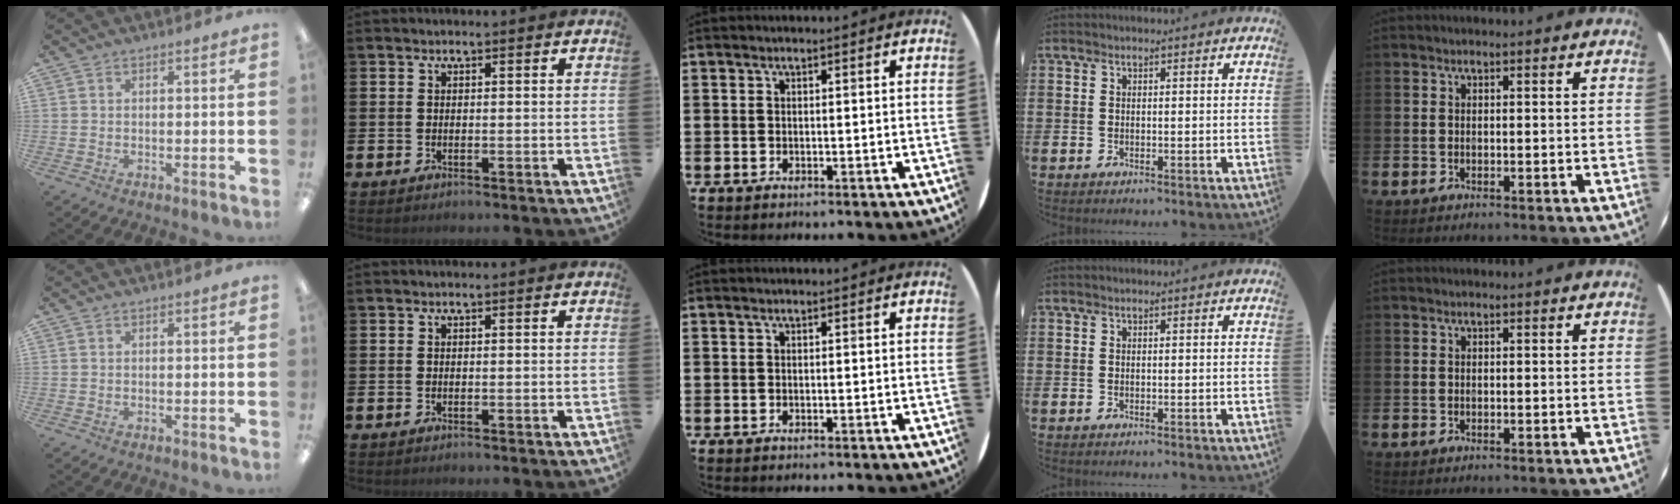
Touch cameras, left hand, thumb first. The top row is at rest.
{}